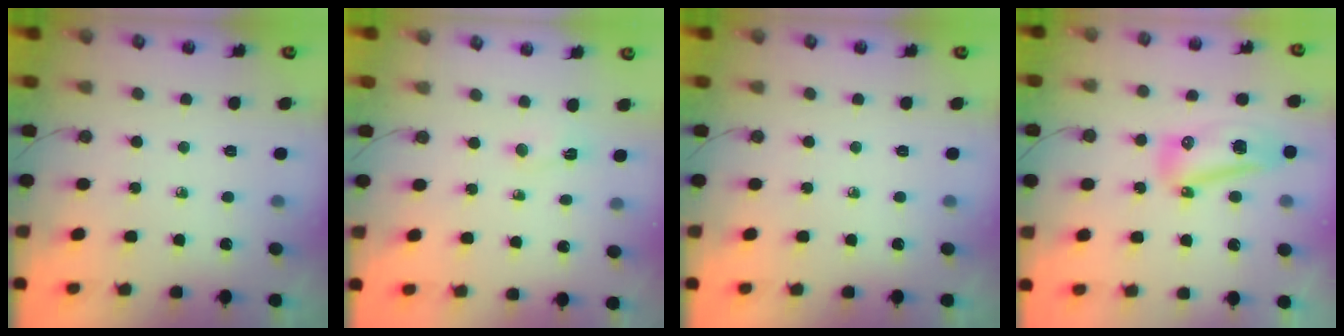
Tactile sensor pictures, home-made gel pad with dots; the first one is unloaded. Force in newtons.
{"total": 2.3, "press": 2.2, "slide": 0.7}
{"total": 0.0}
{"total": 14.0, "press": 11.8, "slide": 7.5}